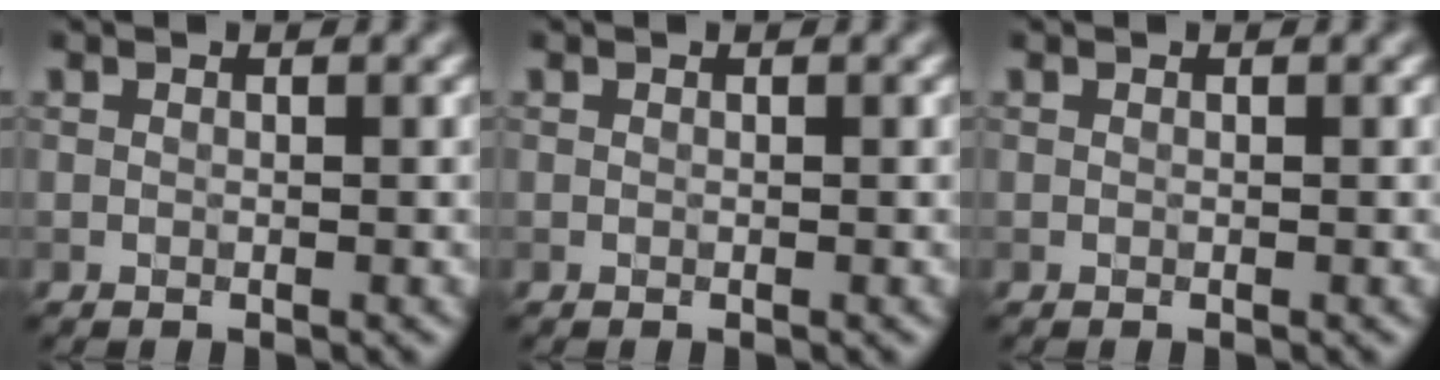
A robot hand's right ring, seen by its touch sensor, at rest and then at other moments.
{"total": 0.0}
{"total": 0.0}